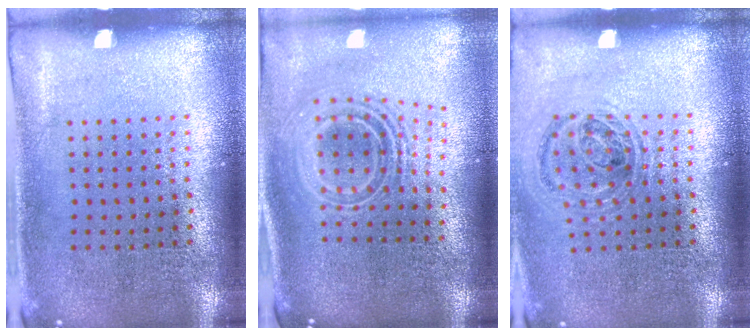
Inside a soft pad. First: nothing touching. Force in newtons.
{"total": 2.3, "press": 1.7, "slide": 1.6}
{"total": 1.0, "press": 1.0, "slide": 0.1}